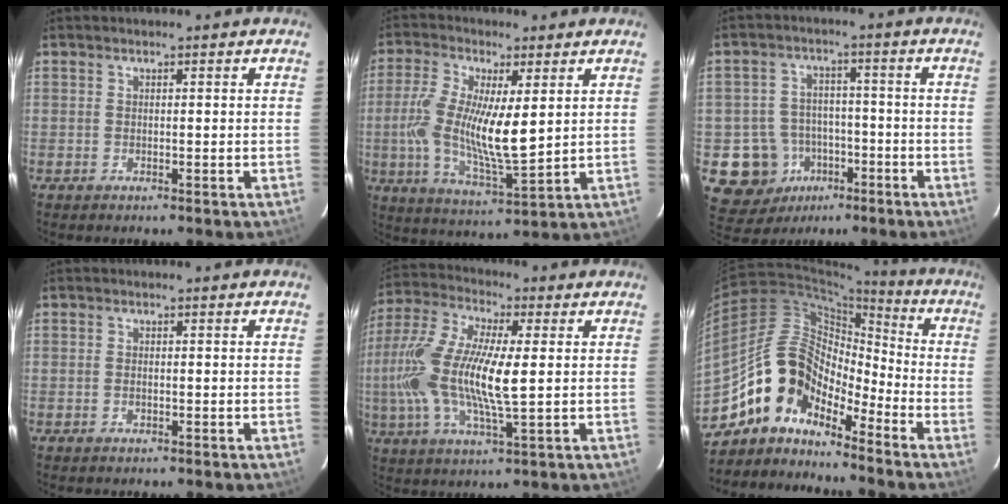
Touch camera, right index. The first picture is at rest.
{"total": 13.3, "force": [1.3, 4.2, 12.6], "torque": [-0.254, -0.009, 0.027]}
{"total": 11.1, "force": [-4.6, 9.9, 2.2], "torque": [-0.078, 0.029, -0.056]}
{"total": 1.0, "force": [-0.3, 0.7, 0.7], "torque": [-0.012, 0.000, -0.005]}
{"total": 19.0, "force": [0.6, 5.5, 18.1], "torque": [-0.344, -0.004, 0.001]}
{"total": 11.9, "force": [-9.6, 5.5, 4.5], "torque": [-0.076, 0.031, -0.197]}